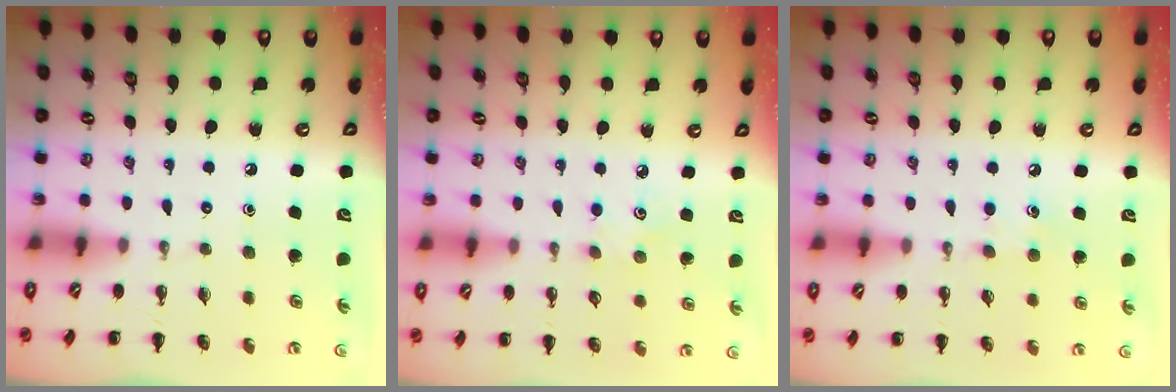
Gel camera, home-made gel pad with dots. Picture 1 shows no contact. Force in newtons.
{"total": 2.9, "press": 2.8, "slide": 0.8}
{"total": 5.6, "press": 5.5, "slide": 1.4}